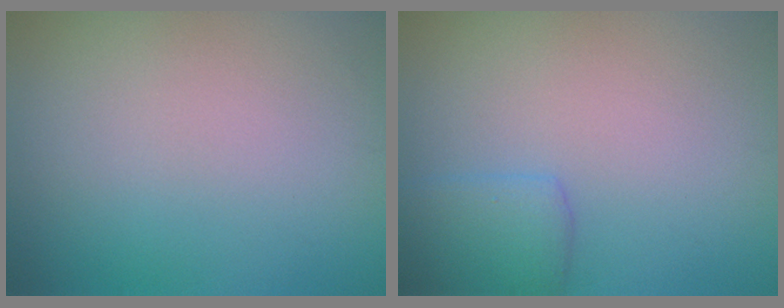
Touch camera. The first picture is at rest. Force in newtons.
{"total": 2.5, "press": 2.5, "slide": 0.2}